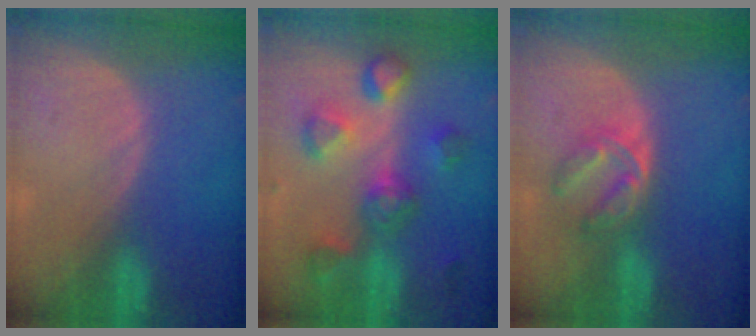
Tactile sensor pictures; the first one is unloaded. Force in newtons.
{"total": 8.4, "press": 8.4, "slide": 0.7}
{"total": 5.4, "press": 5.2, "slide": 1.4}